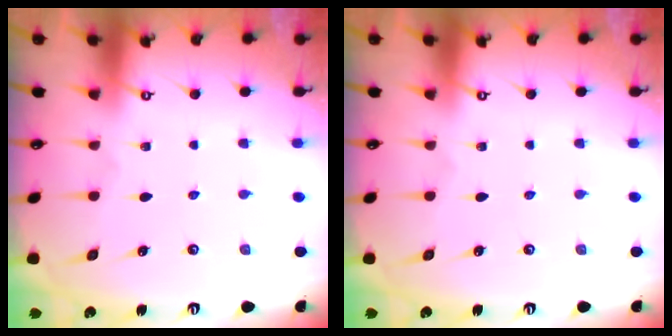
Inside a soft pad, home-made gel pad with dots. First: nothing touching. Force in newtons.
{"total": 0.0}